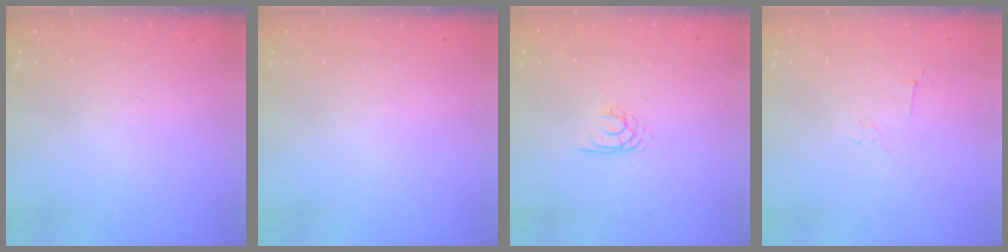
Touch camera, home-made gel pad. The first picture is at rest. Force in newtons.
{"total": 0.0}
{"total": 1.8, "press": 1.8, "slide": 0.2}
{"total": 2.9, "press": 2.8, "slide": 0.8}